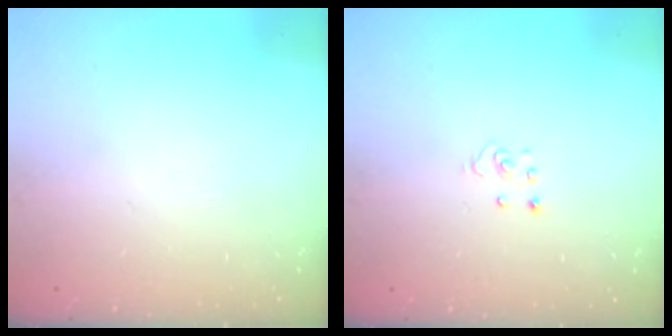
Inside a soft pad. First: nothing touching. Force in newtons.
{"total": 2.3, "press": 2.3, "slide": 0.2}